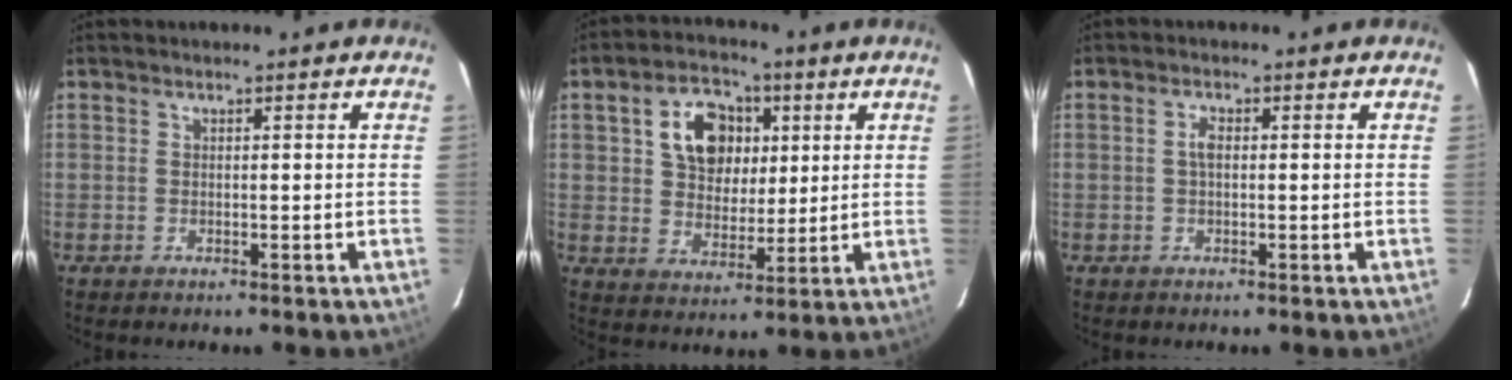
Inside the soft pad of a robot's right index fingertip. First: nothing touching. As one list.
[{"total": 12.0, "force": [3.4, 8.5, 7.8], "torque": [-0.152, 0.031, 0.064]}, {"total": 1.7, "force": [0.0, 0.8, 1.5], "torque": [-0.030, 0.006, -0.001]}]